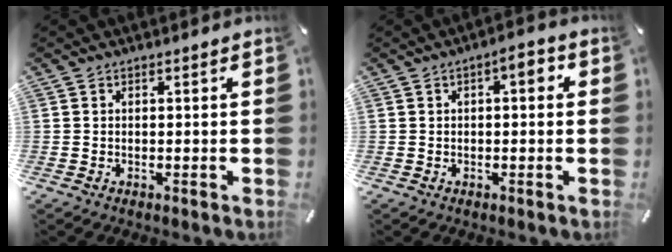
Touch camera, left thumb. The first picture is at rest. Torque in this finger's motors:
{"motor_torque": [0.07, 0.23, 0.59, 0.01, 0.13]}